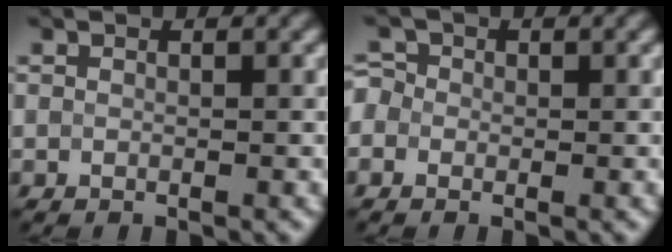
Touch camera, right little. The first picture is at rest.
{"total": 1.9, "force": [0.1, 1.8, 0.7], "torque": [-0.002, 0.012, -0.017]}